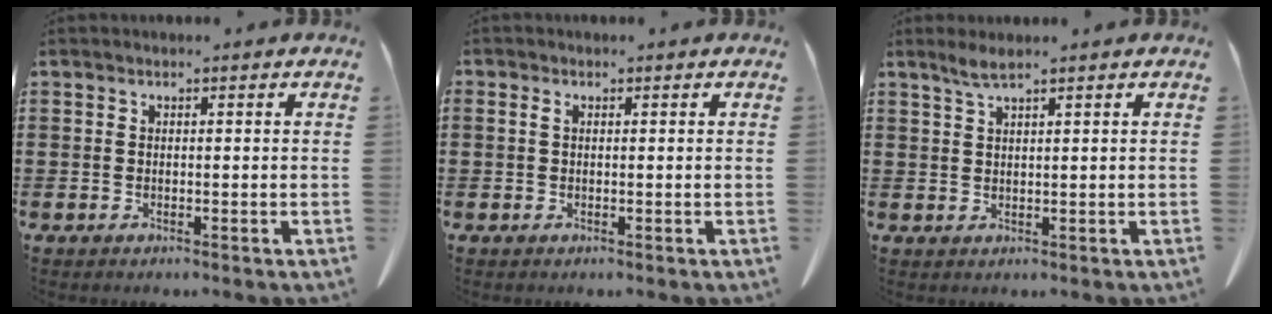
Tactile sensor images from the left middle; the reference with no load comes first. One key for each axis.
{"total": 0.8, "fx": 0.1, "fy": 0.4, "fz": 0.7, "tx": -0.015, "ty": 0.002, "tz": 0.001}
{"total": 2.2, "fx": 1.7, "fy": 0.0, "fz": 1.4, "tx": -0.032, "ty": -0.001, "tz": 0.031}